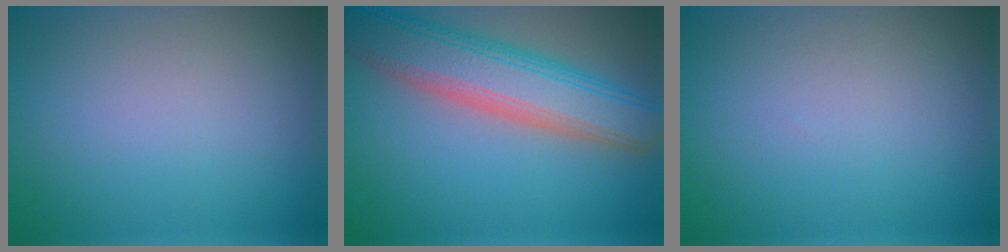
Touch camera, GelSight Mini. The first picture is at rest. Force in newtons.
{"total": 8.7, "press": 8.7, "slide": 0.4}
{"total": 0.0}